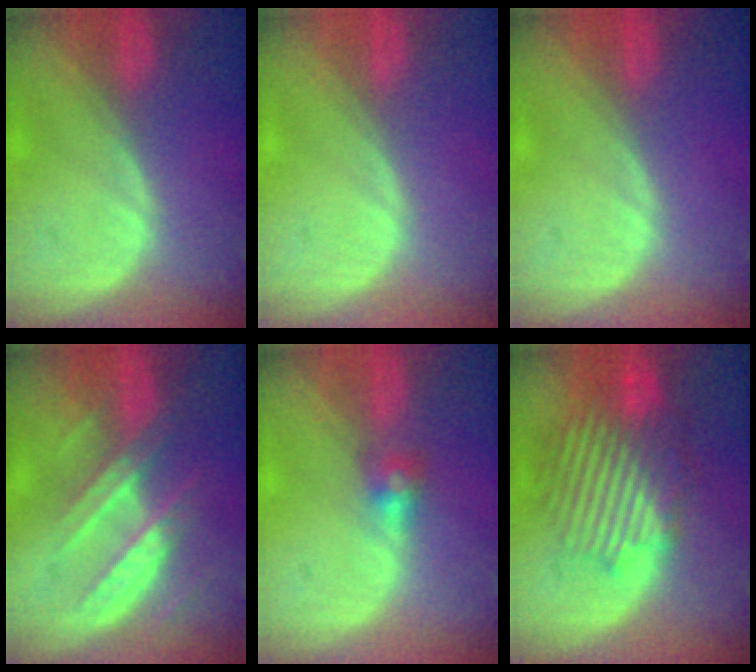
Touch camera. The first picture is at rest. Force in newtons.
{"total": 0.5, "press": 0.0, "slide": 0.5}
{"total": 0.0}
{"total": 7.1, "press": 6.9, "slide": 1.8}
{"total": 2.7, "press": 2.5, "slide": 0.9}
{"total": 10.2, "press": 9.7, "slide": 3.0}